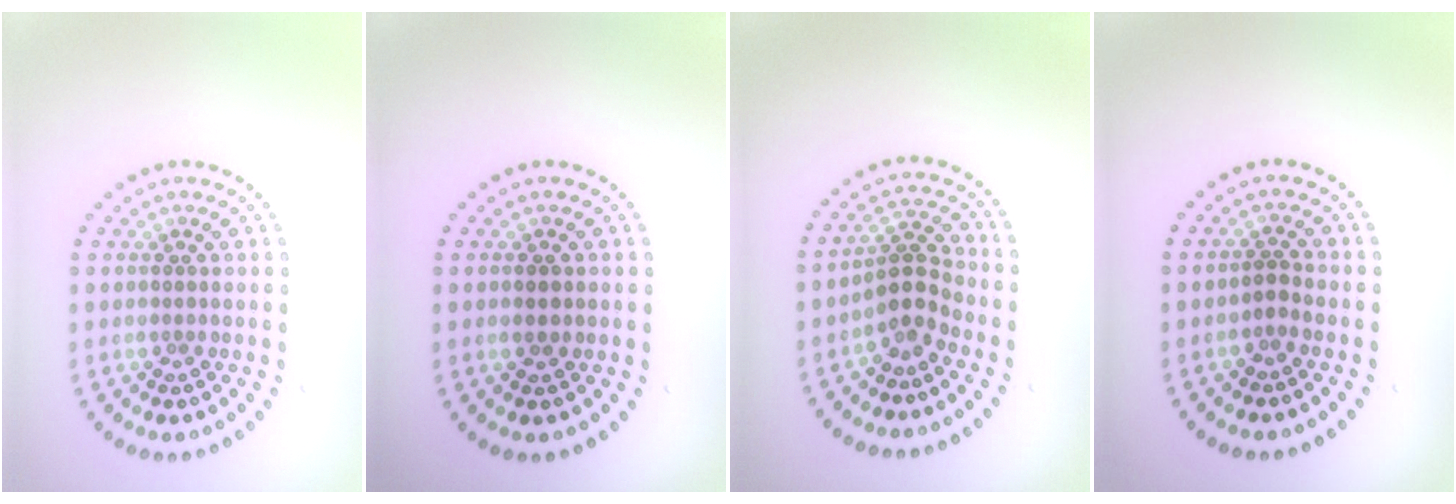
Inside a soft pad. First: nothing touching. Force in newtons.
{"total": 1.1, "press": 1.1, "slide": 0.2}
{"total": 2.7, "press": 2.1, "slide": 1.7}
{"total": 0.9, "press": 0.8, "slide": 0.5}